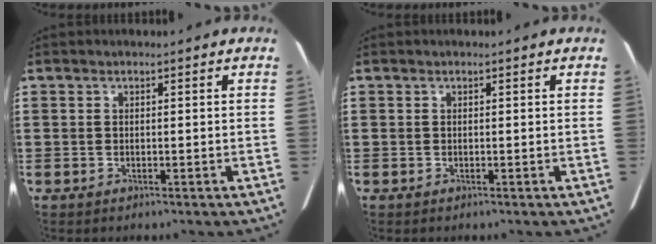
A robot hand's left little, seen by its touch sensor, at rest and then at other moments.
{"total": 0.0}